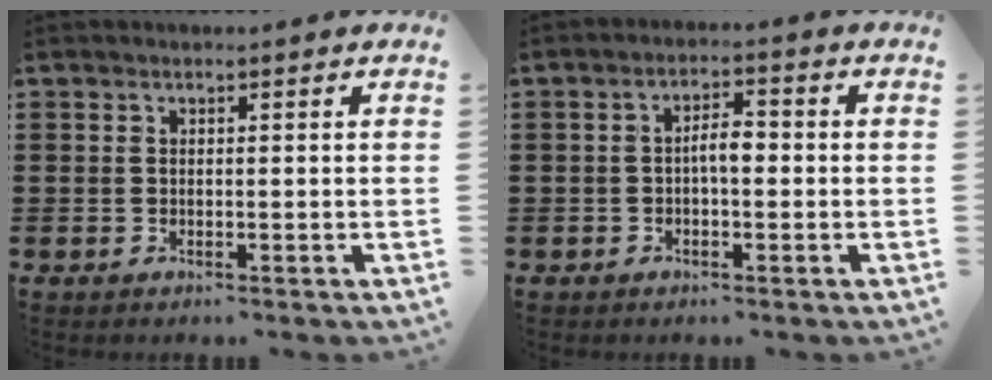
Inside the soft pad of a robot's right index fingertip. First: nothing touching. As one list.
[{"total": 3.2, "force": [-0.4, 1.1, 3.0], "torque": [-0.055, 0.007, -0.009]}]